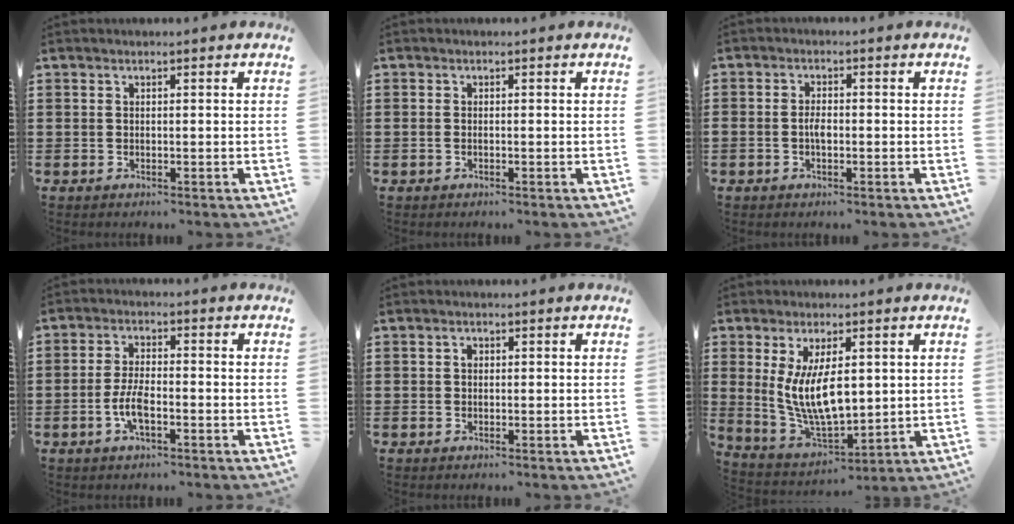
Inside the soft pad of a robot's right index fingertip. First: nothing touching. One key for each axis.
{"total": 0.5, "fx": -0.3, "fy": 0.2, "fz": 0.4, "tx": -0.010, "ty": -0.003, "tz": -0.005}
{"total": 2.0, "fx": -0.7, "fy": 1.0, "fz": 1.7, "tx": -0.032, "ty": 0.004, "tz": -0.013}
{"total": 5.0, "fx": -1.7, "fy": 1.8, "fz": 4.3, "tx": -0.102, "ty": -0.001, "tz": -0.039}
{"total": 0.7, "fx": 0.2, "fy": 0.6, "fz": 0.4, "tx": -0.009, "ty": 0.002, "tz": 0.004}
{"total": 9.7, "fx": 1.5, "fy": 4.2, "fz": 8.6, "tx": -0.183, "ty": -0.001, "tz": 0.027}